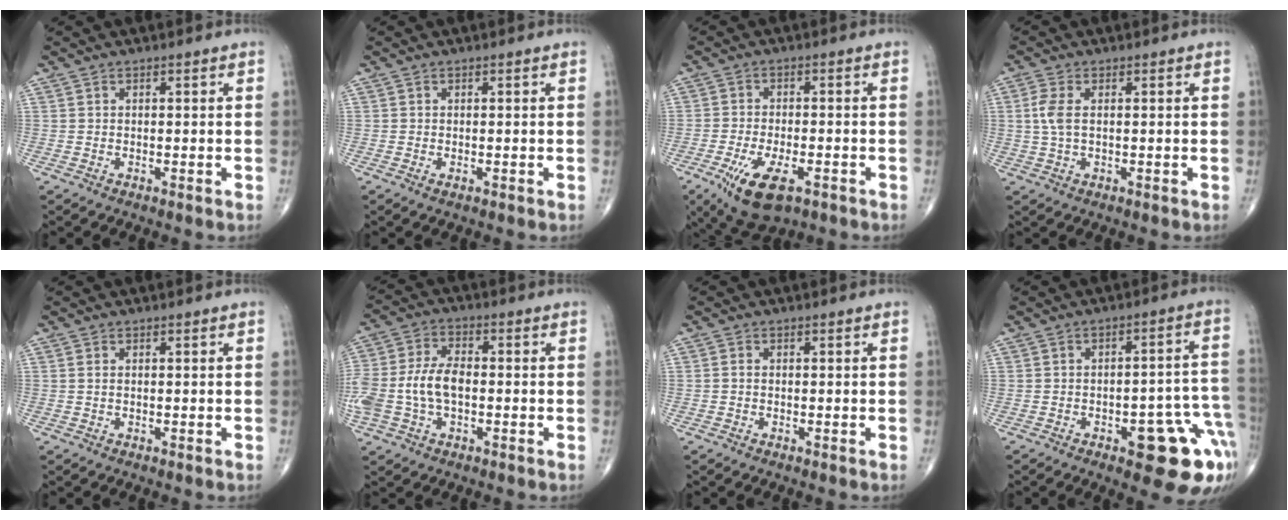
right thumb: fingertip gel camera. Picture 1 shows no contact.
{"total": 0.7, "force": [-0.2, 0.4, 0.5], "torque": [-0.008, -0.002, -0.004]}
{"total": 10.8, "force": [-5.2, 4.8, 8.2], "torque": [-0.151, 0.003, -0.080]}
{"total": 4.0, "force": [0.6, 1.9, 3.5], "torque": [-0.096, 0.005, 0.013]}
{"total": 0.6, "force": [0.1, 0.3, 0.5], "torque": [-0.015, 0.005, 0.004]}
{"total": 12.4, "force": [-1.5, 7.4, 9.8], "torque": [-0.225, 0.023, -0.027]}
{"total": 0.7, "force": [-0.2, 0.5, 0.5], "torque": [-0.008, 0.001, -0.006]}
{"total": 15.0, "force": [-6.2, 5.5, 12.4], "torque": [-0.089, 0.049, -0.060]}